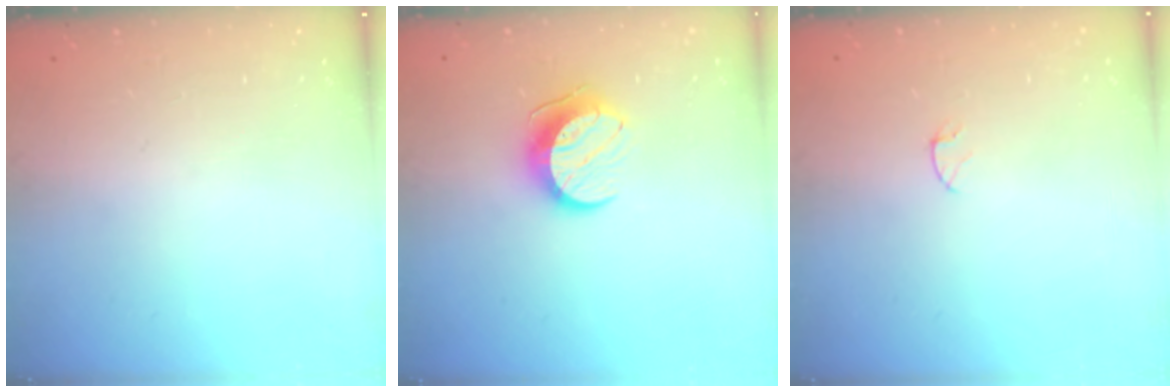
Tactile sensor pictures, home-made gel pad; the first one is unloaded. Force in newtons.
{"total": 9.4, "press": 9.4, "slide": 0.5}
{"total": 2.9, "press": 2.9, "slide": 0.3}